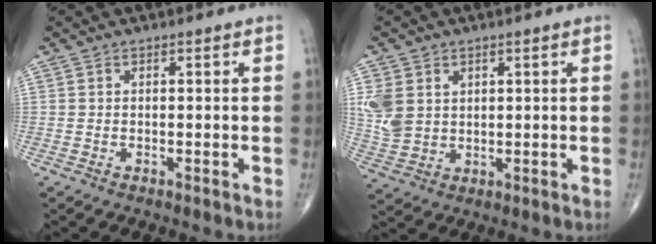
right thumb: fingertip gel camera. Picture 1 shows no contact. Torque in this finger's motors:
{"motor_torque": [0.05, 0.11, 0.59, 0.39, 0.06]}